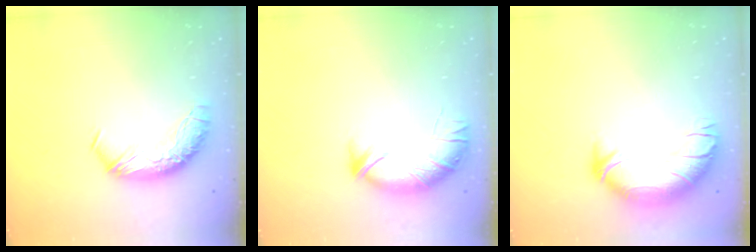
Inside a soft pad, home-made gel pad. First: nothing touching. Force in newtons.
{"total": 3.7, "press": 3.1, "slide": 2.0}
{"total": 3.2, "press": 0.5, "slide": 3.2}